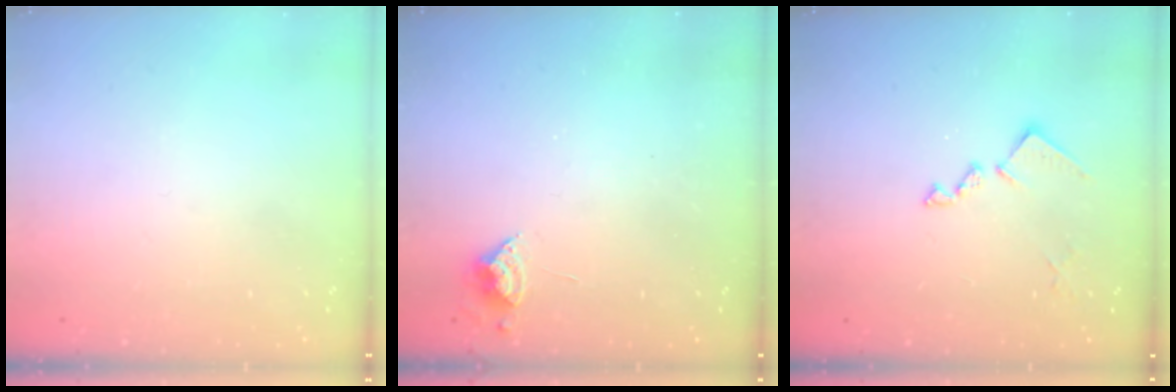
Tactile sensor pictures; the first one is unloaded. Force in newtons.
{"total": 4.9, "press": 4.9, "slide": 0.5}
{"total": 10.6, "press": 10.5, "slide": 0.5}